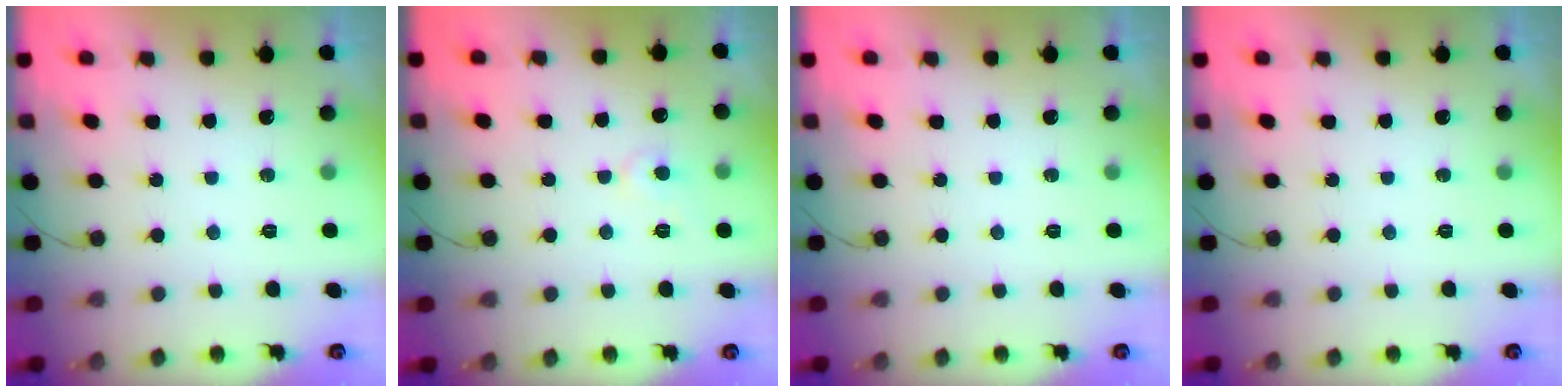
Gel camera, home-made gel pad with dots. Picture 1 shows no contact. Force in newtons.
{"total": 4.8, "press": 4.7, "slide": 0.5}
{"total": 0.0}
{"total": 0.0}